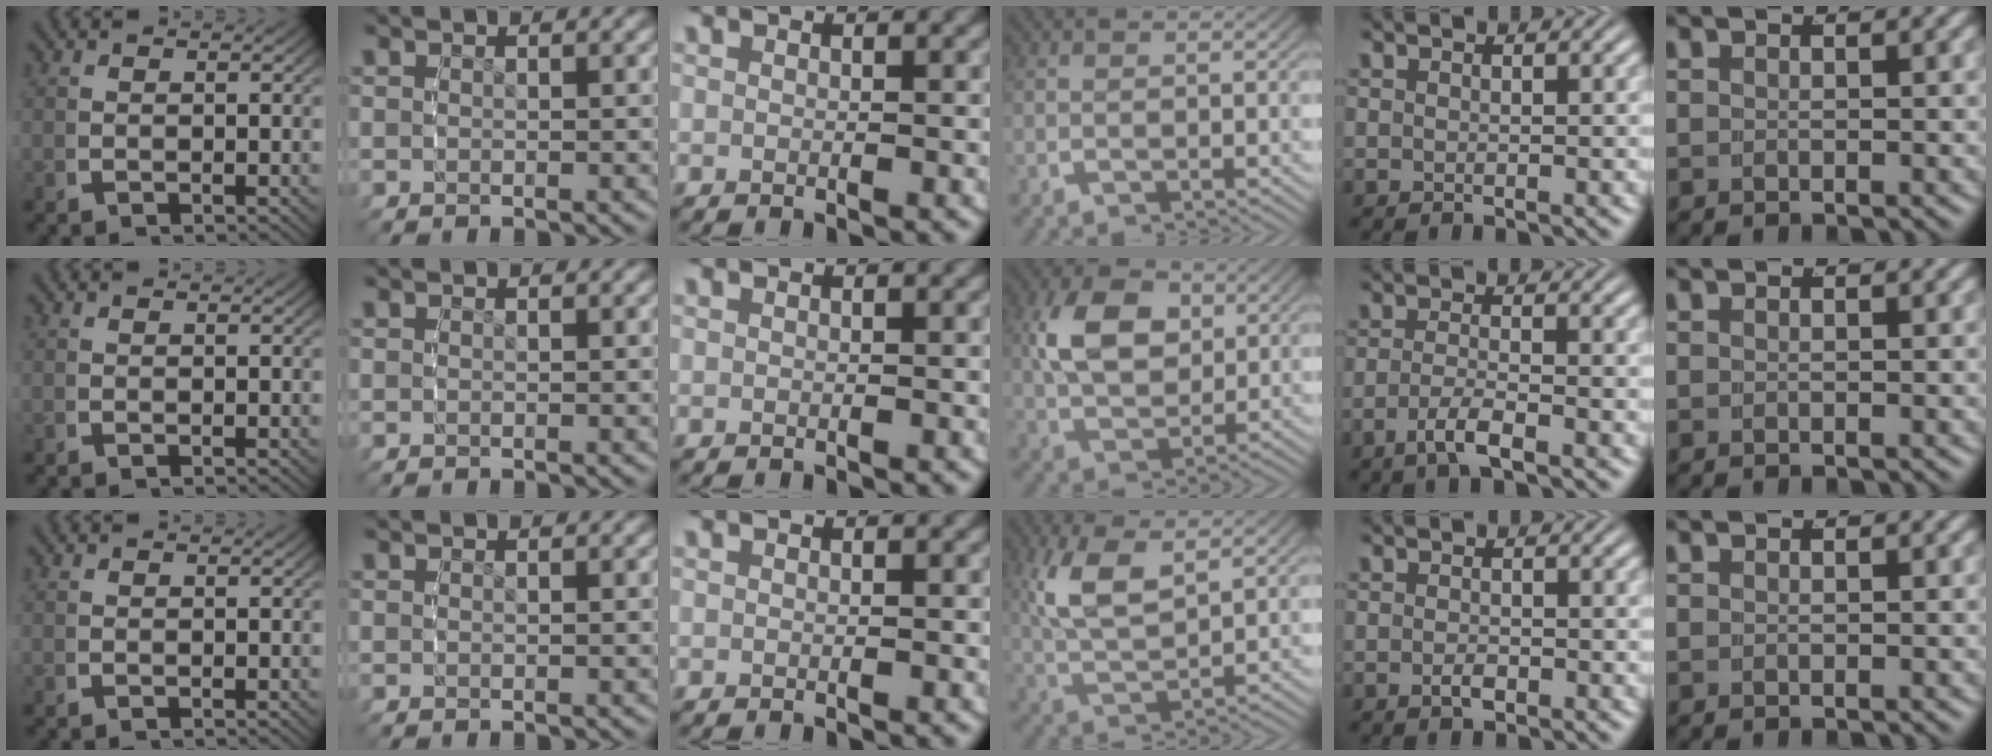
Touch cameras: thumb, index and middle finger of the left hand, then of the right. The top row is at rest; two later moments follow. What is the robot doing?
{"motion": "grasp_and_lifting", "object": "bowl"}